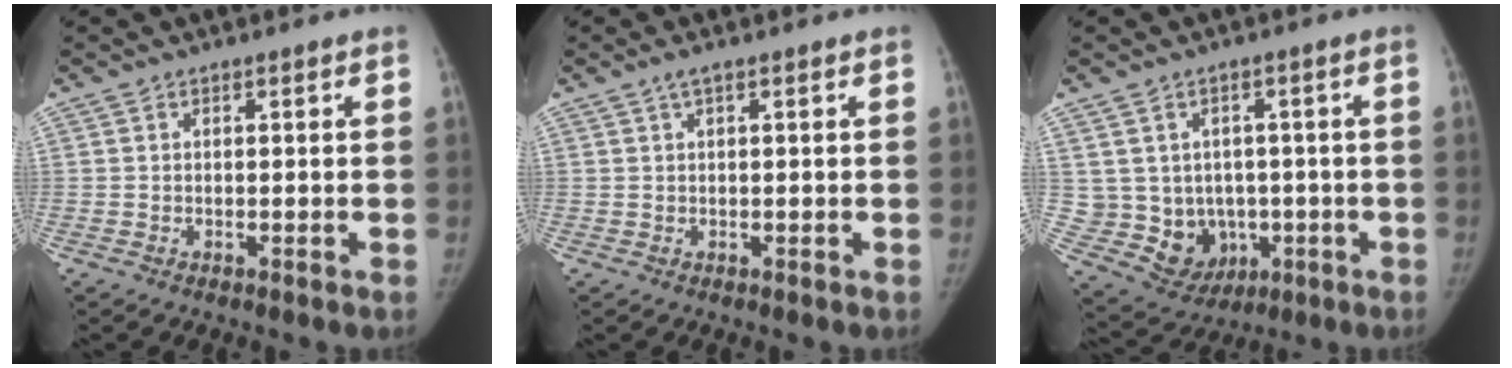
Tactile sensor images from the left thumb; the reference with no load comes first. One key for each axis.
{"total": 1.2, "fx": 0.7, "fy": 0.2, "fz": 1.0, "tx": -0.025, "ty": 0.010, "tz": 0.013}
{"total": 10.2, "fx": -0.8, "fy": 9.0, "fz": 4.6, "tx": -0.047, "ty": 0.007, "tz": 0.015}